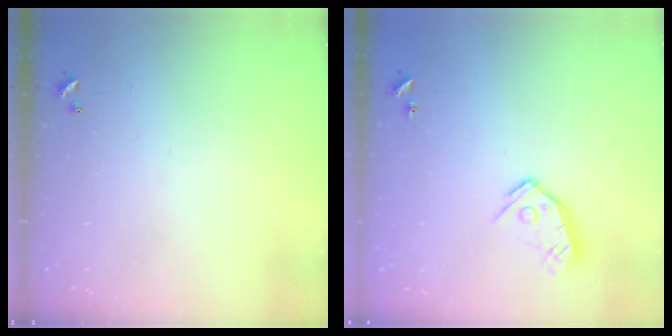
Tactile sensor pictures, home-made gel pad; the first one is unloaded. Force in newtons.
{"total": 9.9, "press": 9.9, "slide": 0.8}